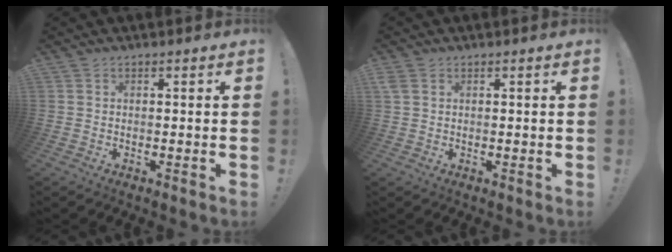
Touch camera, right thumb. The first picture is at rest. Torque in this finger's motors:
{"motor_torque": [0.02, 0.18, 0.19, -0.04, 0.02]}